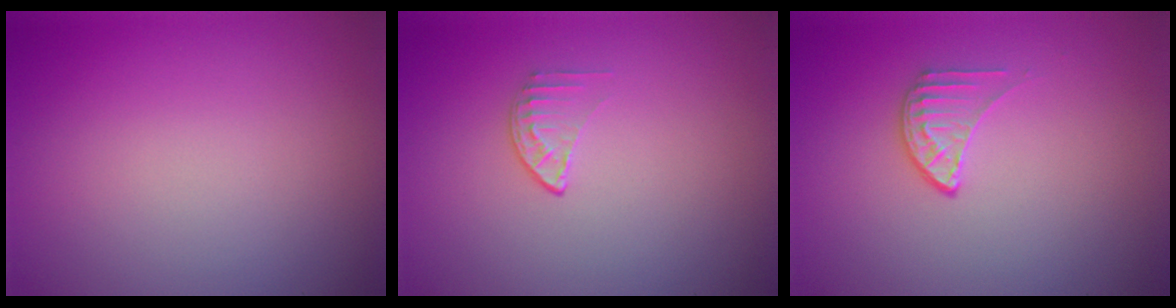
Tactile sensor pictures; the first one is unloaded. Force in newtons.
{"total": 1.1, "press": 0.7, "slide": 0.9}
{"total": 1.6, "press": 1.0, "slide": 1.2}